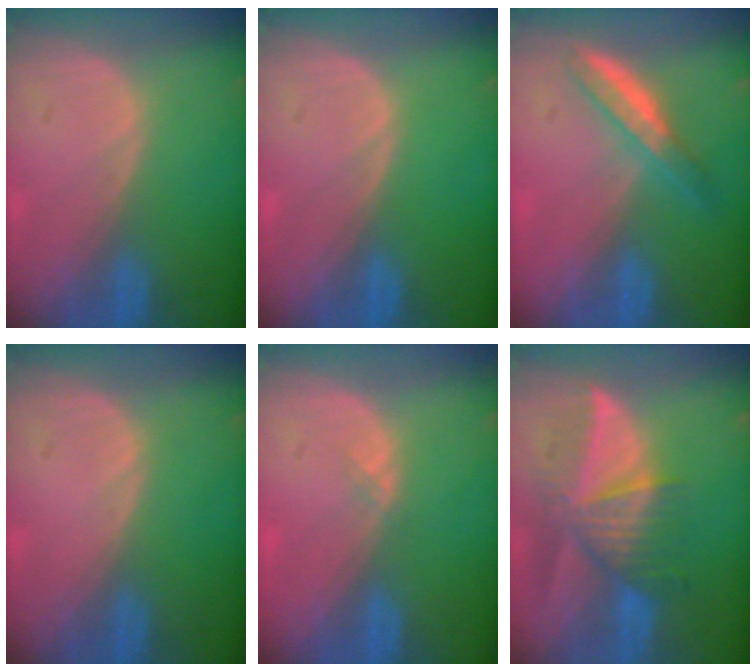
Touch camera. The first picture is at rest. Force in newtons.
{"total": 0.0}
{"total": 5.3, "press": 4.7, "slide": 2.4}
{"total": 0.0}
{"total": 0.8, "press": 0.5, "slide": 0.6}
{"total": 9.1, "press": 8.3, "slide": 3.8}